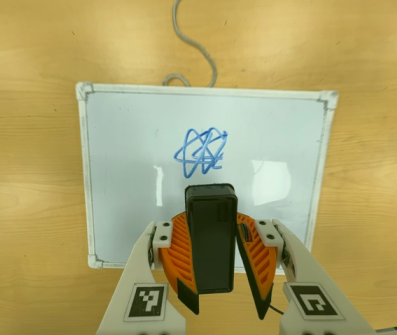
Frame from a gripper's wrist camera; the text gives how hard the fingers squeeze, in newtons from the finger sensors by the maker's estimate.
{"total": 8.4, "left": 9.0, "right": 7.7}